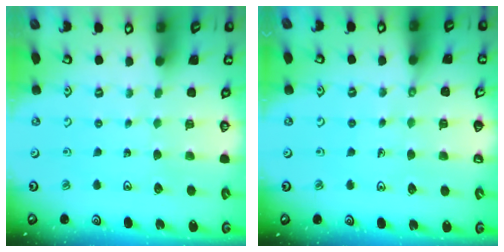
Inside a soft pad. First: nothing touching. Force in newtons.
{"total": 1.5, "press": 1.5, "slide": 0.2}